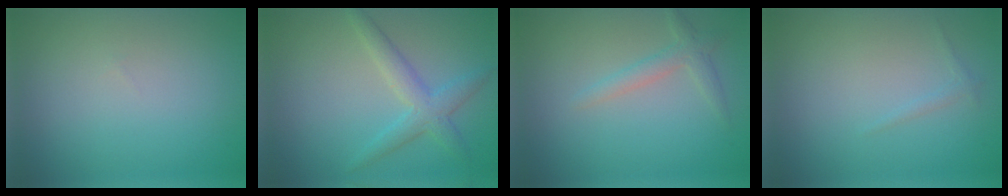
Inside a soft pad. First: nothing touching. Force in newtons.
{"total": 3.0, "press": 3.0, "slide": 0.1}
{"total": 1.9, "press": 1.9, "slide": 0.1}
{"total": 0.6, "press": 0.6, "slide": 0.0}